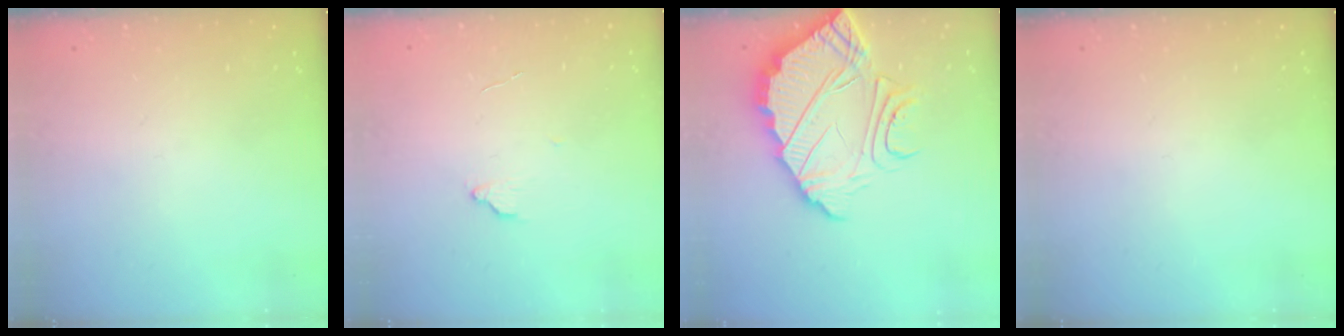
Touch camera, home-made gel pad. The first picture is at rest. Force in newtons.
{"total": 3.8, "press": 3.7, "slide": 0.4}
{"total": 10.2, "press": 10.1, "slide": 0.7}
{"total": 0.0}